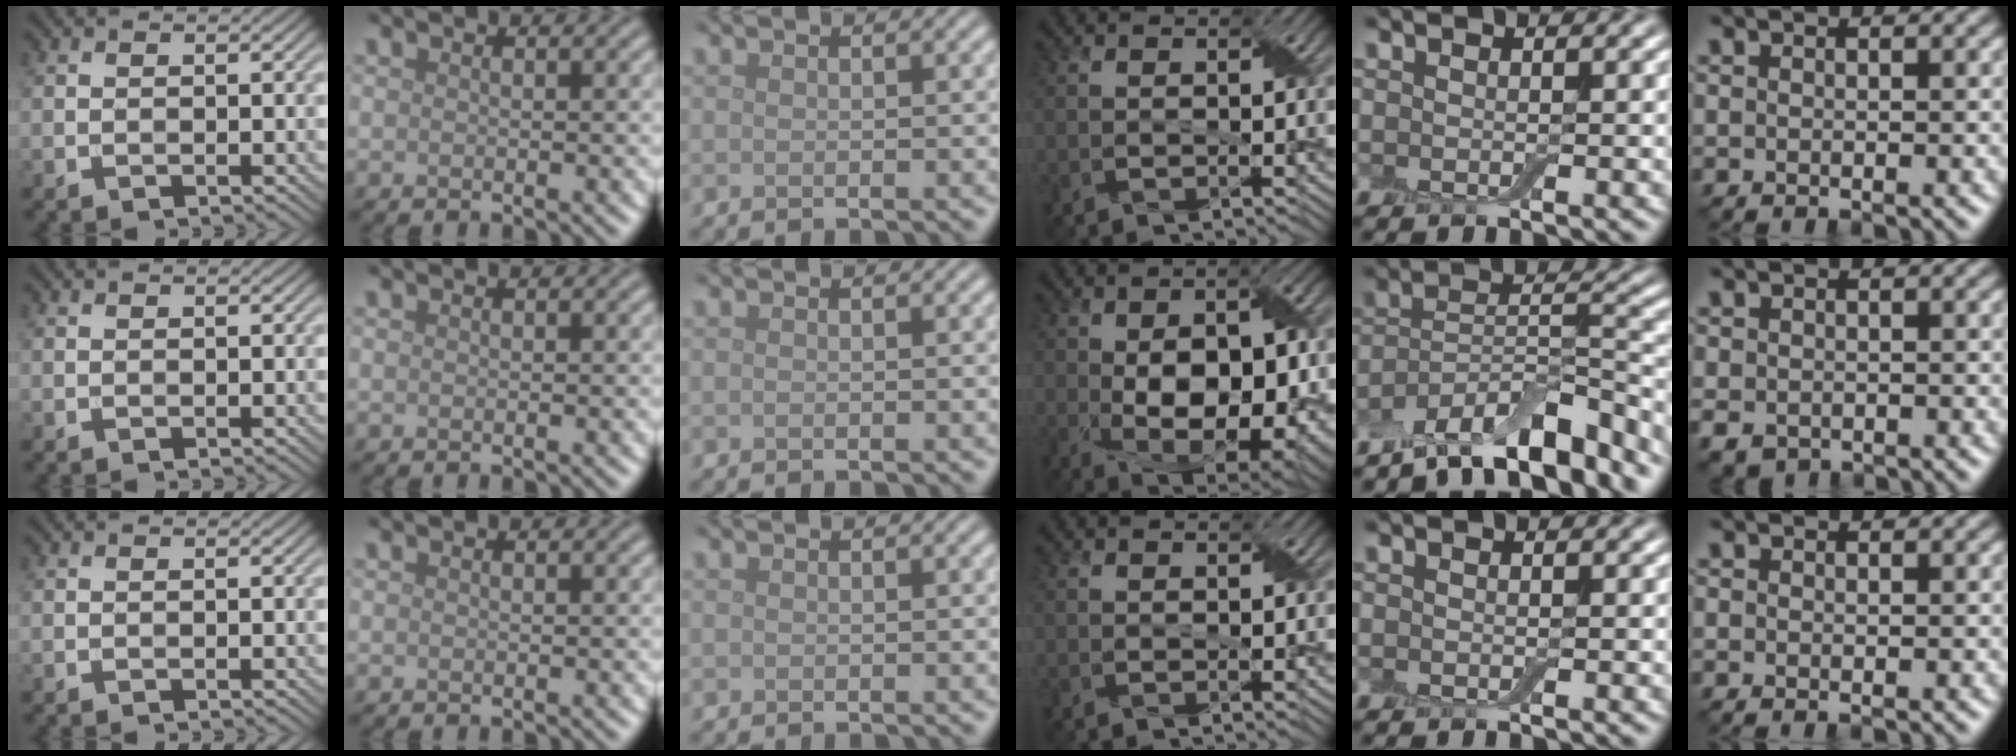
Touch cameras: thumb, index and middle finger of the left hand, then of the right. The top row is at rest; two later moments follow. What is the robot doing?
{"motion": "fold", "object": "cloth"}